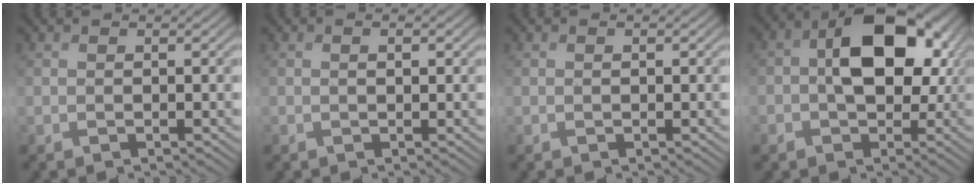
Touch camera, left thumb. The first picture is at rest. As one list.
[{"total": 1.3, "force": [0.4, 0.5, 1.1], "torque": [-0.019, -0.001, 0.007]}, {"total": 0.7, "force": [0.3, 0.2, 0.6], "torque": [-0.009, 0.001, 0.004]}, {"total": 11.7, "force": [1.0, 7.6, 8.8], "torque": [-0.148, 0.006, 0.012]}]